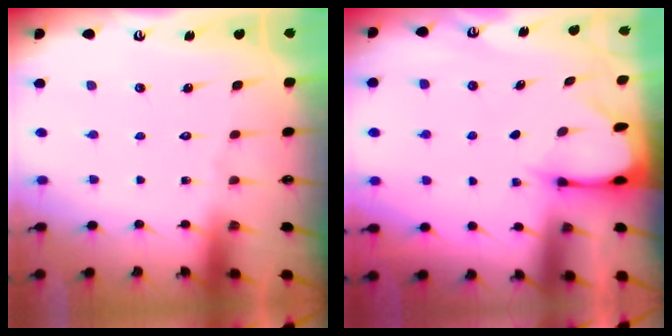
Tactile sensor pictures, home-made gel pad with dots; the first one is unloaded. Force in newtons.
{"total": 2.4, "press": 2.4, "slide": 0.3}